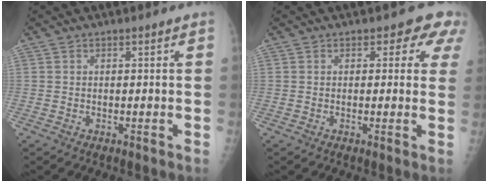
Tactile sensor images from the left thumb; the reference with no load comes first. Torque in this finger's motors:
{"motor_torque": [-0.11, 0.15, 0.09, 0.05, 0.05]}